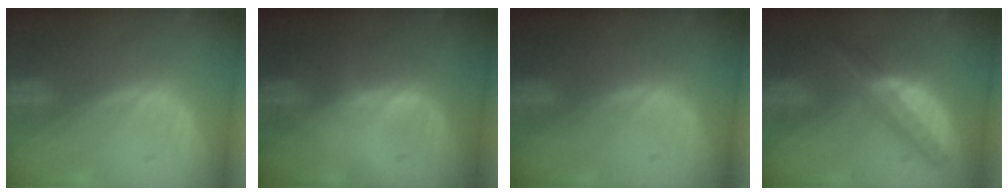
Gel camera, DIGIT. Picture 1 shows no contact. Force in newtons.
{"total": 0.6, "press": 0.5, "slide": 0.3}
{"total": 0.8, "press": 0.8, "slide": 0.3}
{"total": 6.5, "press": 5.7, "slide": 3.1}